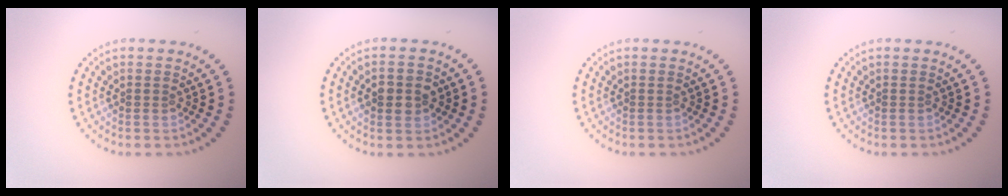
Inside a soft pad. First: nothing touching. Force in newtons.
{"total": 2.7, "press": 2.6, "slide": 0.3}
{"total": 0.0}
{"total": 0.0}